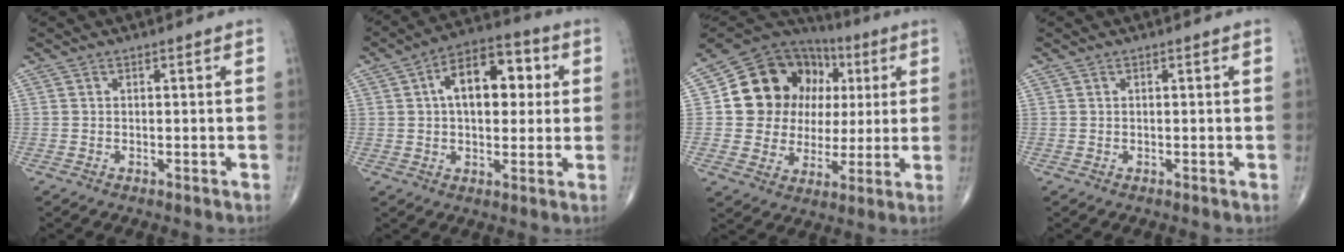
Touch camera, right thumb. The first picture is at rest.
{"total": 13.6, "force": [2.8, 7.8, 10.8], "torque": [-0.136, 0.020, 0.037]}
{"total": 19.4, "force": [3.9, 16.3, 9.7], "torque": [-0.105, 0.034, 0.077]}
{"total": 0.0}